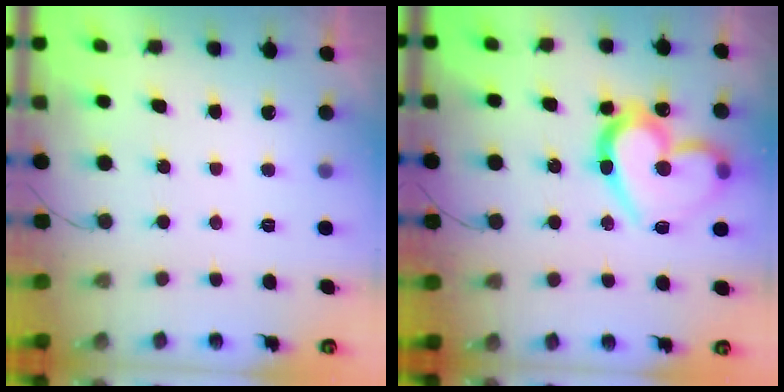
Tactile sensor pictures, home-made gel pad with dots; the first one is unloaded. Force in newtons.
{"total": 20.6, "press": 20.5, "slide": 2.3}